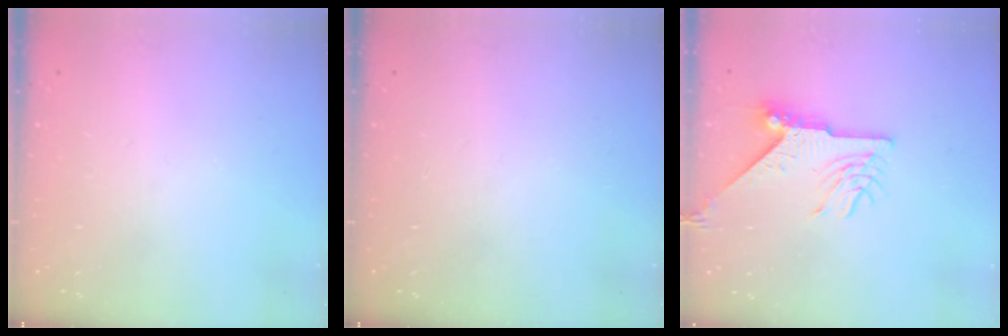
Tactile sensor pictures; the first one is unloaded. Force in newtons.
{"total": 0.0}
{"total": 11.2, "press": 11.2, "slide": 1.0}